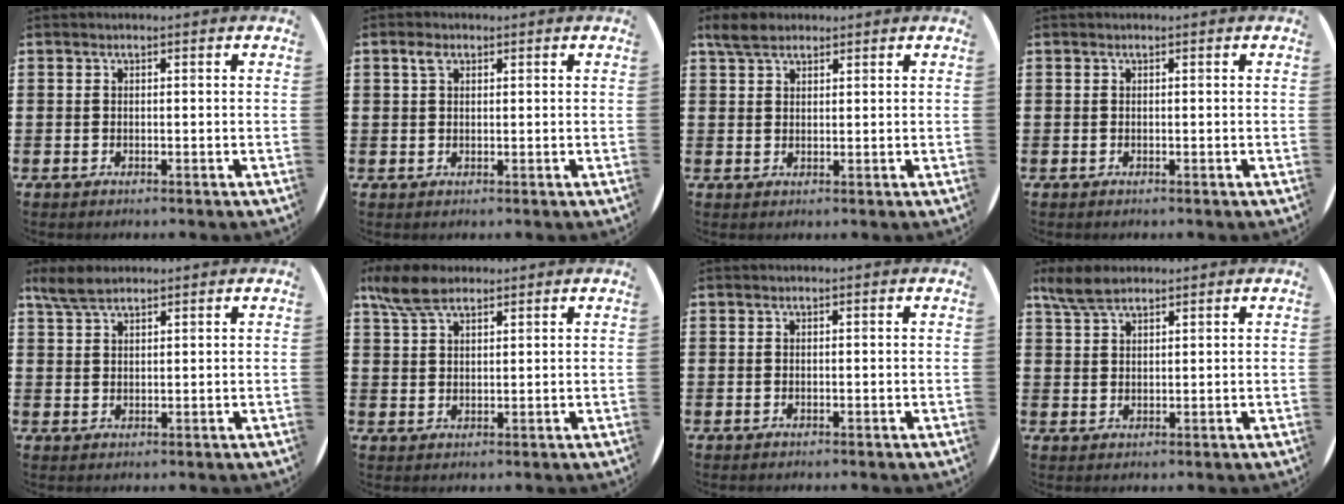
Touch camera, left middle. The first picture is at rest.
{"total": 1.8, "force": [1.0, 1.1, 1.0], "torque": [-0.016, 0.002, 0.017]}
{"total": 3.2, "force": [2.7, 1.3, 1.2], "torque": [-0.021, 0.003, 0.049]}
{"total": 0.0}
{"total": 3.9, "force": [3.2, 1.2, 1.9], "torque": [-0.044, 0.002, 0.060]}
{"total": 5.9, "force": [4.5, 2.4, 3.0], "torque": [-0.069, -0.001, 0.085]}
{"total": 0.0}
{"total": 4.5, "force": [3.7, 1.4, 2.1], "torque": [-0.050, 0.000, 0.069]}